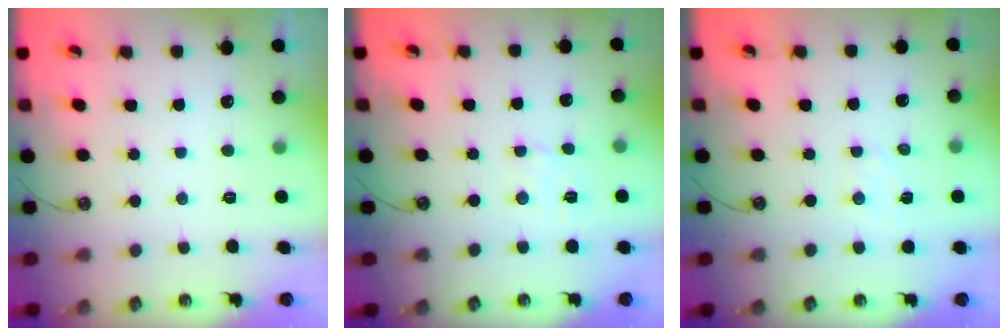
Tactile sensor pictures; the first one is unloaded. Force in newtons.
{"total": 3.4, "press": 3.3, "slide": 0.5}
{"total": 3.5, "press": 3.4, "slide": 0.4}